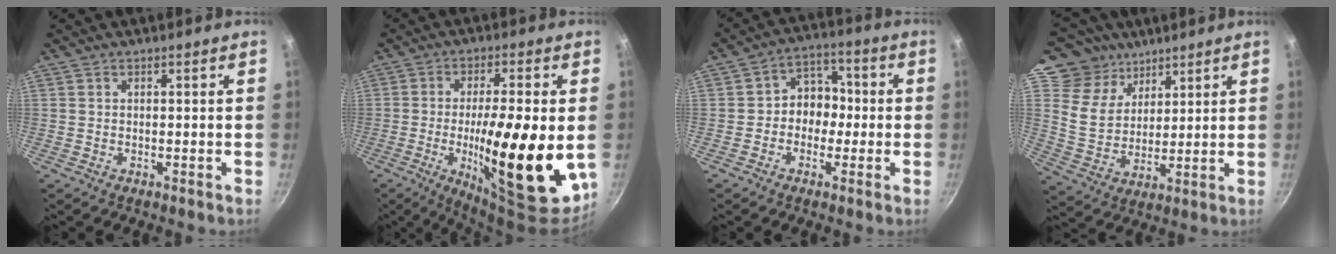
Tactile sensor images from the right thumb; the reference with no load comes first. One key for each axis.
{"total": 21.5, "fx": -3.0, "fy": 6.0, "fz": 20.5, "tx": -0.302, "ty": -0.003, "tz": -0.041}
{"total": 7.4, "fx": -0.9, "fy": 6.2, "fz": 3.9, "tx": -0.001, "ty": 0.028, "tz": -0.026}
{"total": 13.0, "fx": 8.3, "fy": 9.2, "fz": 3.9, "tx": -0.044, "ty": -0.041, "tz": 0.151}